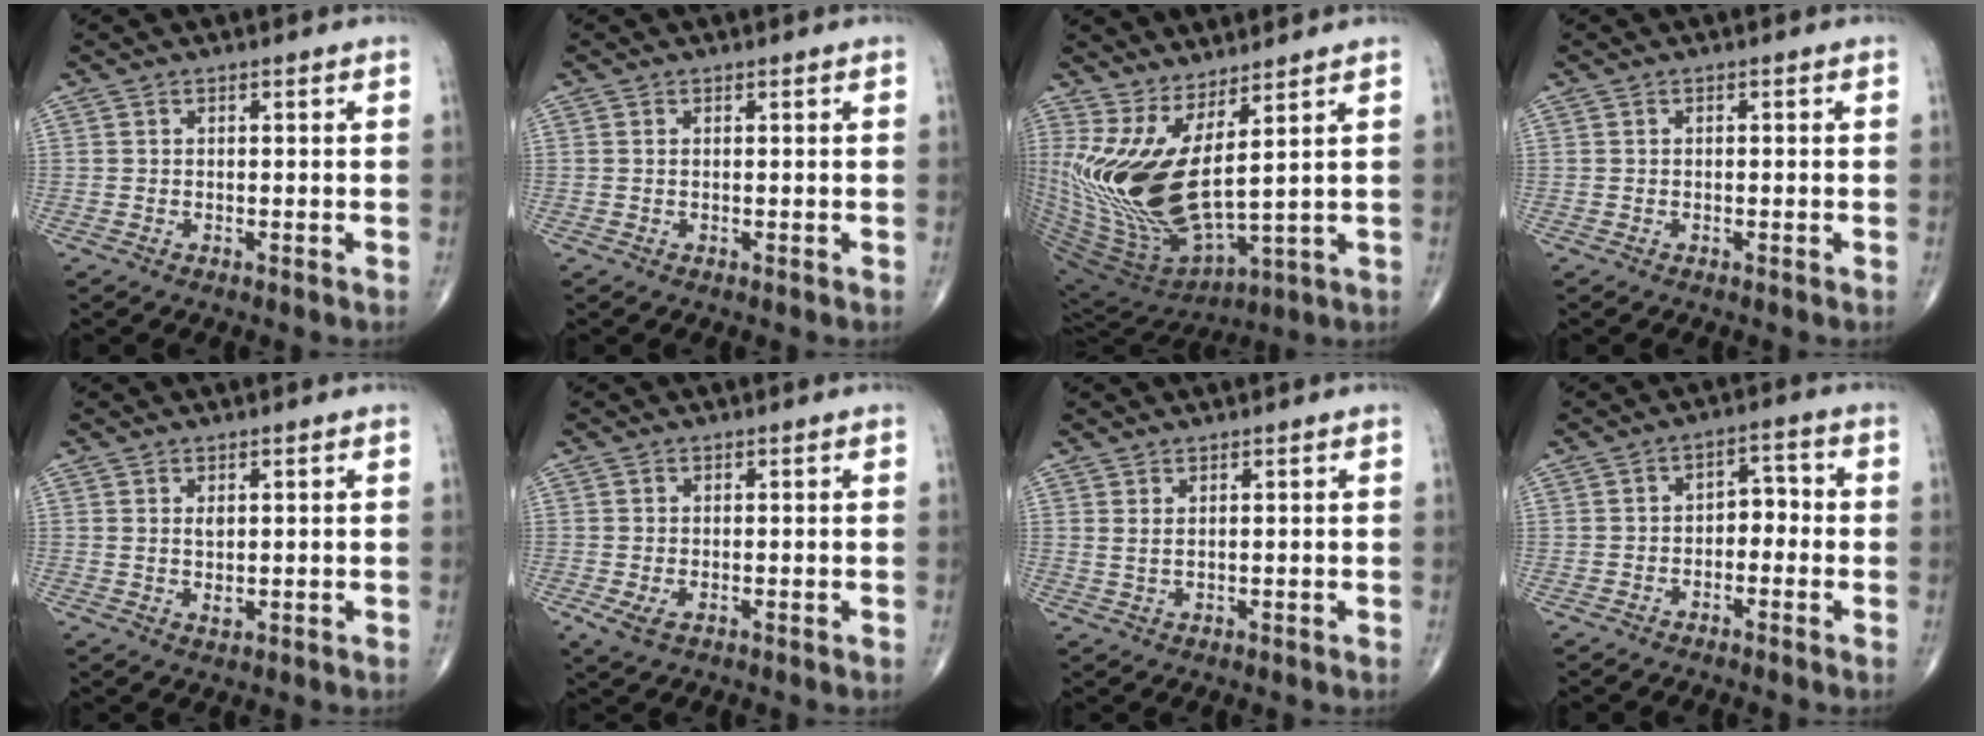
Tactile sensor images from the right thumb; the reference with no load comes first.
{"total": 0.0}
{"total": 18.0, "force": [5.6, 5.6, 16.2], "torque": [-0.338, -0.068, 0.135]}
{"total": 0.0}
{"total": 2.0, "force": [0.7, 1.1, 1.6], "torque": [-0.025, -0.009, 0.015]}
{"total": 2.7, "force": [-0.9, 1.4, 2.1], "torque": [-0.045, -0.006, -0.016]}
{"total": 1.5, "force": [0.8, 0.4, 1.2], "torque": [-0.027, -0.004, 0.020]}
{"total": 4.3, "force": [-1.2, 2.9, 2.9], "torque": [-0.023, 0.026, -0.029]}